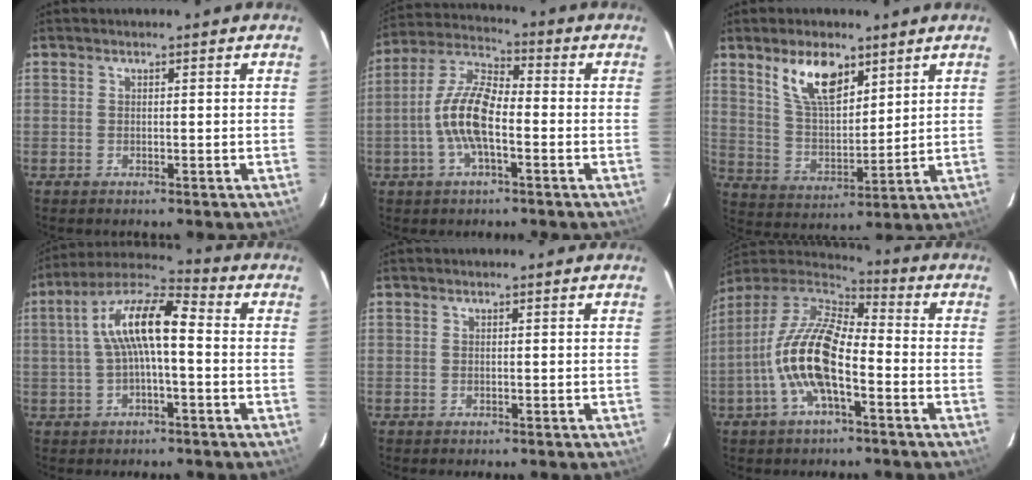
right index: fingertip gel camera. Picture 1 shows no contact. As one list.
[{"total": 10.8, "force": [-2.6, 4.0, 9.7], "torque": [-0.206, 0.011, -0.056]}, {"total": 11.0, "force": [6.7, 4.9, 7.2], "torque": [-0.128, 0.006, 0.134]}, {"total": 11.3, "force": [0.1, 3.2, 10.8], "torque": [-0.208, 0.027, -0.002]}, {"total": 0.0}, {"total": 15.2, "force": [-4.3, 5.8, 13.4], "torque": [-0.266, 0.004, -0.091]}]